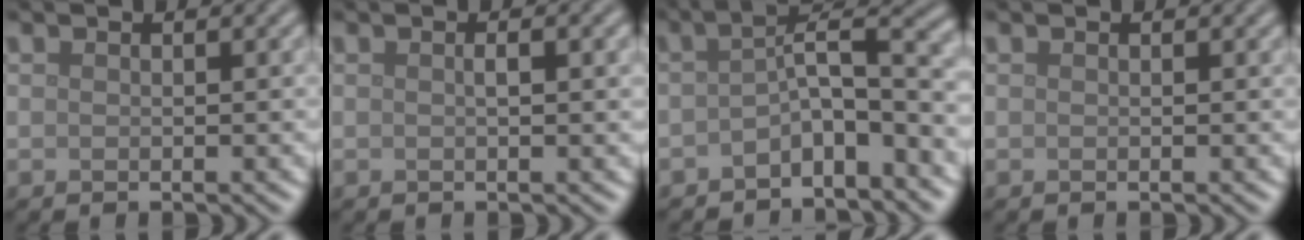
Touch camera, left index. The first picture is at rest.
{"total": 1.6, "force": [0.2, 0.3, 1.5], "torque": [-0.024, 0.003, 0.002]}
{"total": 5.3, "force": [-2.2, 1.7, 4.5], "torque": [-0.067, 0.013, -0.044]}
{"total": 0.0}